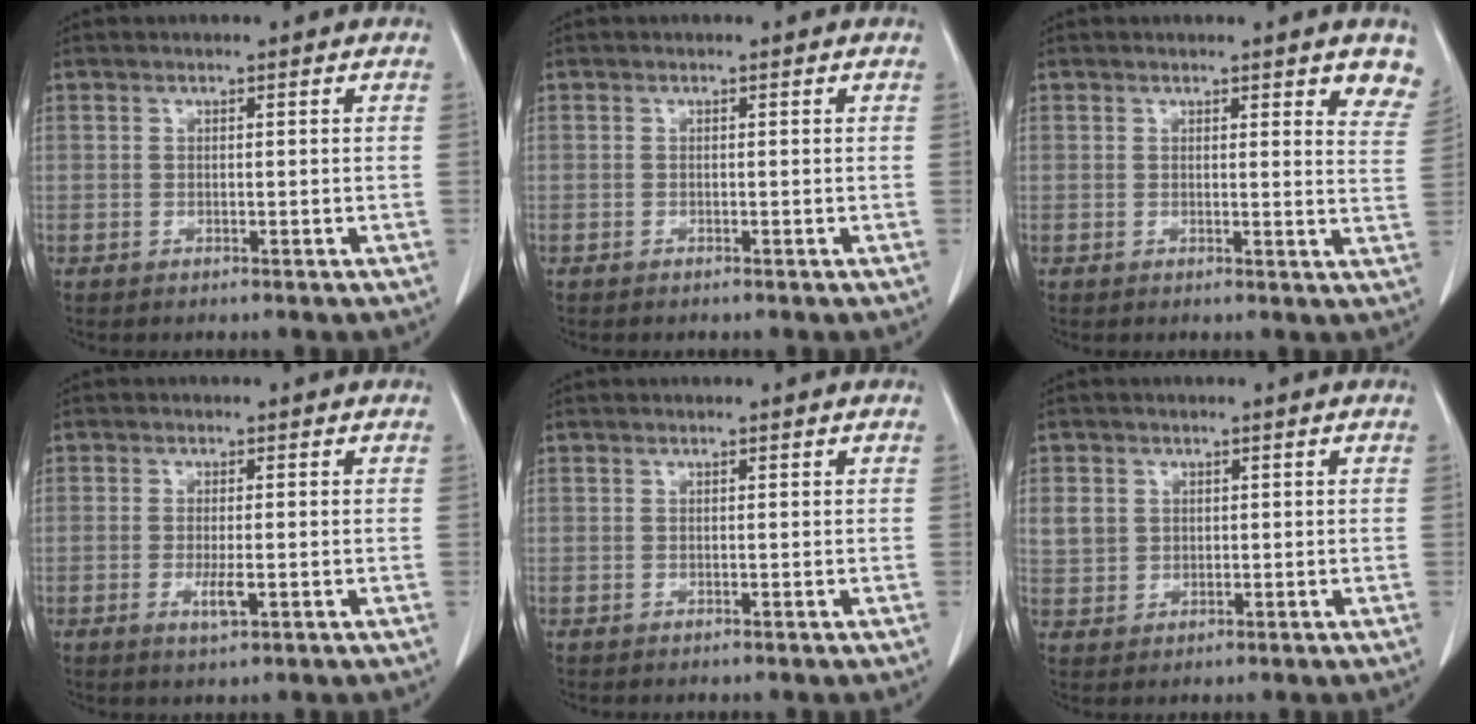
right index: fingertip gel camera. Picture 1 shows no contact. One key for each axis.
{"total": 0.0}
{"total": 6.3, "fx": 4.9, "fy": 1.3, "fz": 3.7, "tx": -0.033, "ty": -0.019, "tz": 0.037}
{"total": 2.9, "fx": -0.9, "fy": 0.7, "fz": 2.7, "tx": -0.051, "ty": -0.005, "tz": -0.012}
{"total": 0.0}
{"total": 5.7, "fx": 1.4, "fy": 5.1, "fz": 2.1, "tx": -0.054, "ty": 0.010, "tz": 0.037}